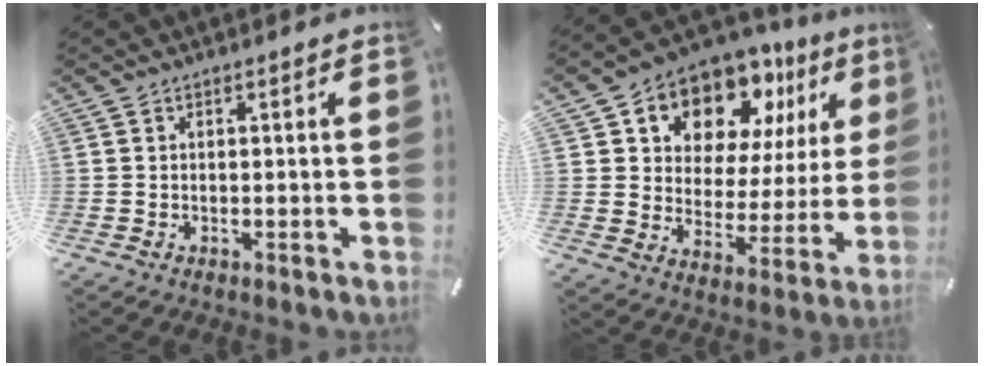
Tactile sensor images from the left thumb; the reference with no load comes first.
{"total": 12.4, "force": [9.8, 7.2, 2.5], "torque": [-0.049, -0.096, 0.178]}